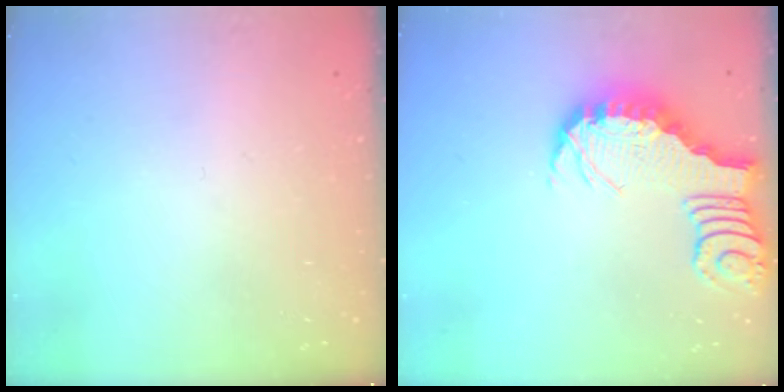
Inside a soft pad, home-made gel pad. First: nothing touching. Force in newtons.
{"total": 3.0, "press": 2.9, "slide": 0.6}